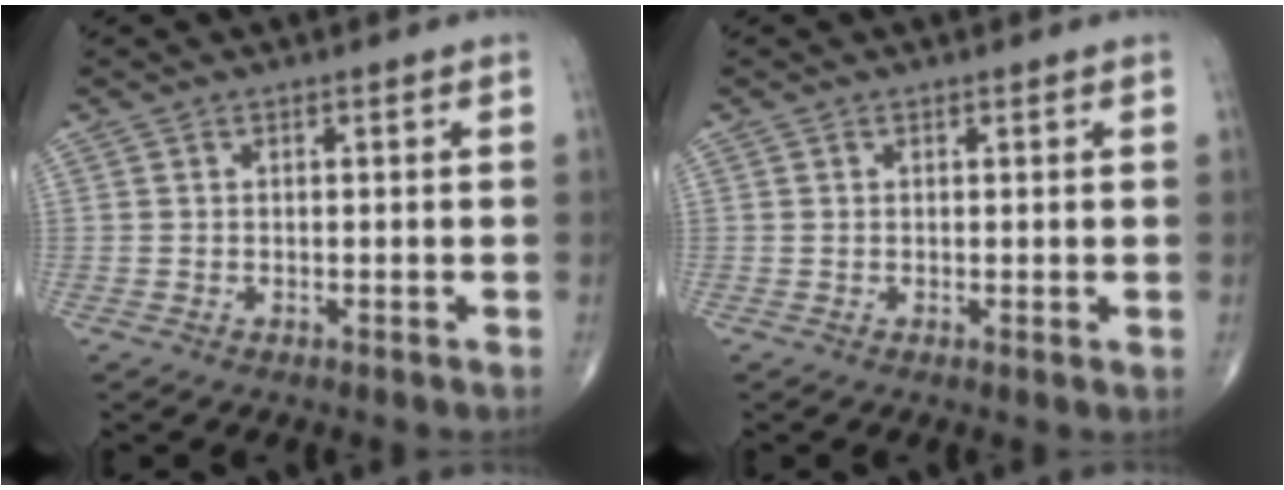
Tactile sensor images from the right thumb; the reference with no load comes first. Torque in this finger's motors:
{"motor_torque": [-0.46, 0.15, -0.32, -0.09, 0.03]}